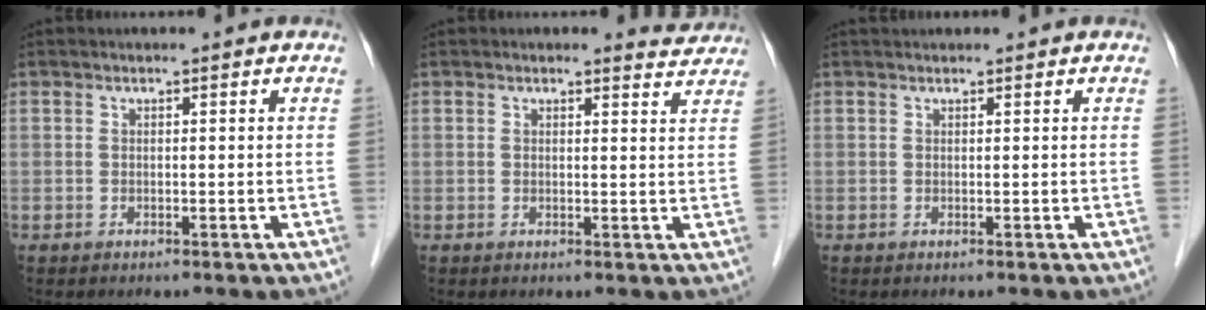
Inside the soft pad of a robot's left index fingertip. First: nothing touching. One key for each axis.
{"total": 2.7, "fx": 2.6, "fy": 0.6, "fz": 0.0, "tx": 0.000, "ty": -0.015, "tz": 0.016}
{"total": 0.9, "fx": 0.9, "fy": 0.1, "fz": 0.1, "tx": -0.006, "ty": 0.018, "tz": 0.020}